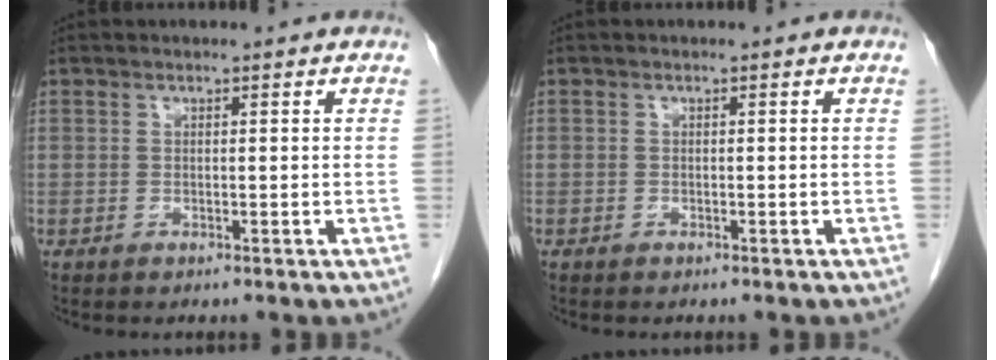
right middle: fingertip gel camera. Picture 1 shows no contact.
{"total": 0.0}